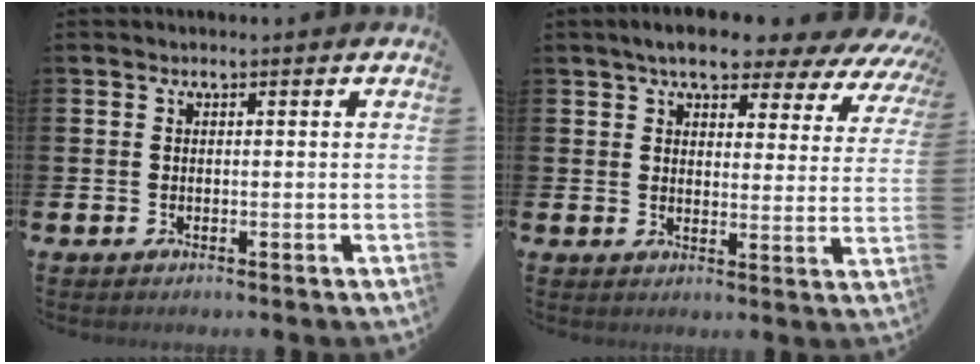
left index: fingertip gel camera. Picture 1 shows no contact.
{"total": 7.3, "force": [6.4, 2.0, 2.9], "torque": [-0.063, -0.038, 0.108]}